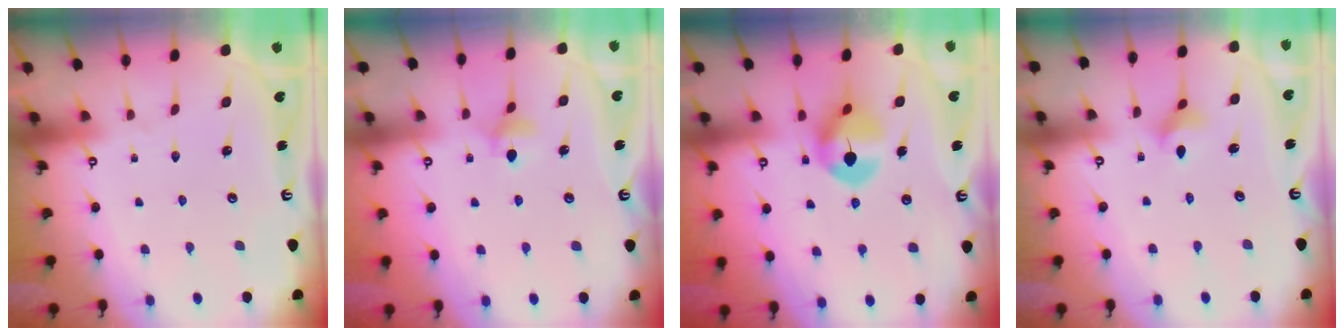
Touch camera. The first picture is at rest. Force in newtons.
{"total": 4.6, "press": 4.5, "slide": 0.8}
{"total": 7.4, "press": 7.4, "slide": 0.3}
{"total": 3.9, "press": 3.9, "slide": 0.3}